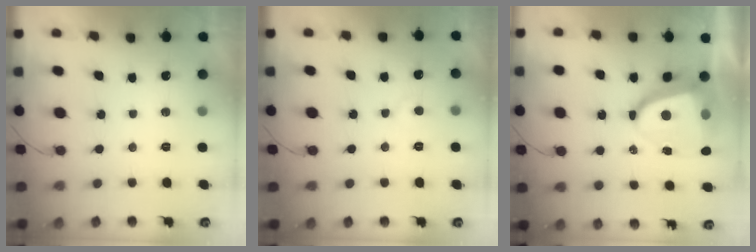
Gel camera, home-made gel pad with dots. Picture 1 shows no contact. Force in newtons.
{"total": 3.5, "press": 3.4, "slide": 0.4}
{"total": 9.4, "press": 9.3, "slide": 1.0}